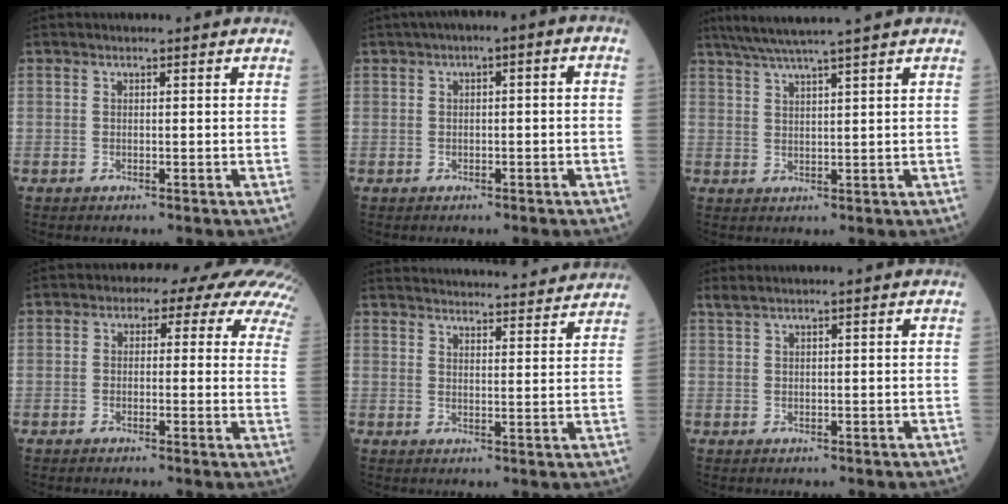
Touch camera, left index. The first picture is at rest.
{"total": 3.1, "force": [0.4, 1.0, 2.9], "torque": [-0.043, 0.021, 0.000]}
{"total": 8.7, "force": [7.2, -1.0, 4.7], "torque": [-0.074, 0.024, 0.112]}
{"total": 11.5, "force": [8.2, 5.0, 6.3], "torque": [-0.065, 0.038, 0.066]}
{"total": 22.1, "force": [21.3, 2.8, 5.4], "torque": [-0.079, 0.008, 0.272]}
{"total": 1.6, "force": [1.3, -0.2, 0.8], "torque": [-0.021, 0.019, 0.032]}